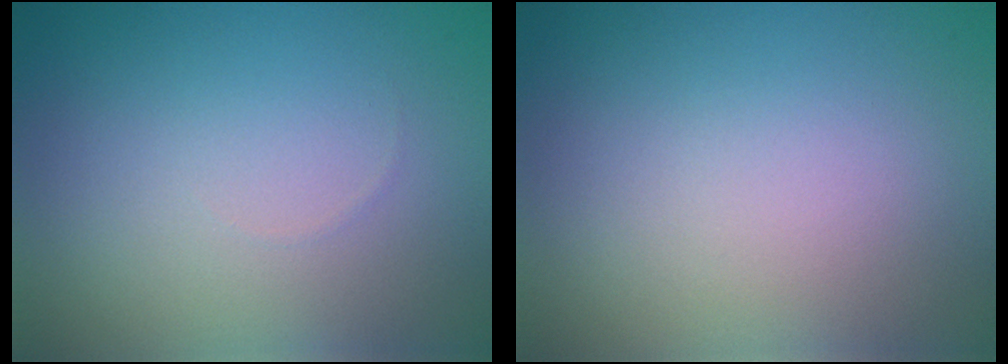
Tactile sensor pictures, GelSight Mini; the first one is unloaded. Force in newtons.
{"total": 0.0}